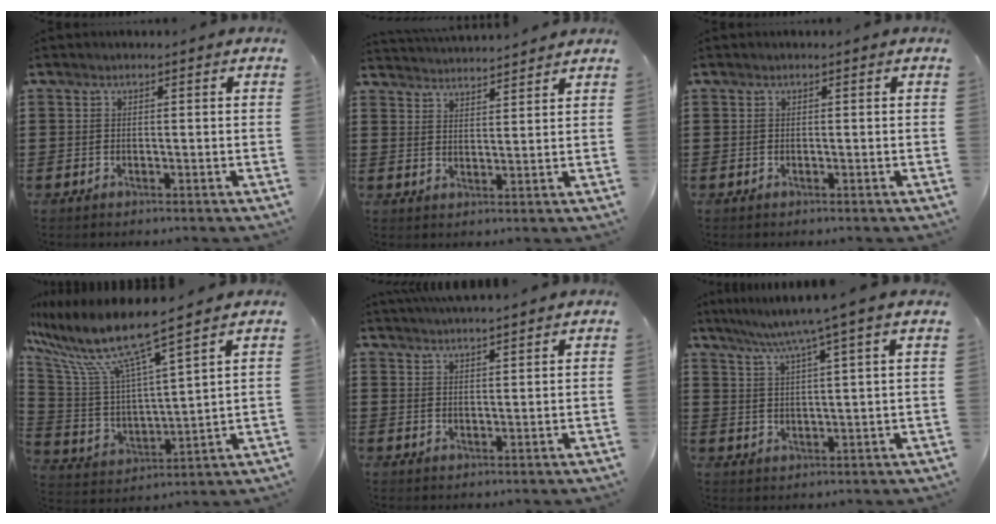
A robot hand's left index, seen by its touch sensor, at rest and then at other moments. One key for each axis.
{"total": 3.3, "fx": 3.2, "fy": -0.4, "fz": -0.3, "tx": -0.006, "ty": -0.018, "tz": 0.058}
{"total": 0.0}
{"total": 10.2, "fx": 8.0, "fy": 0.6, "fz": 6.3, "tx": -0.158, "ty": -0.057, "tz": 0.131}
{"total": 2.7, "fx": 2.7, "fy": -0.3, "fz": 0.2, "tx": -0.011, "ty": -0.008, "tz": 0.050}
{"total": 6.2, "fx": 4.7, "fy": -1.3, "fz": 3.9, "tx": -0.090, "ty": -0.019, "tz": 0.077}